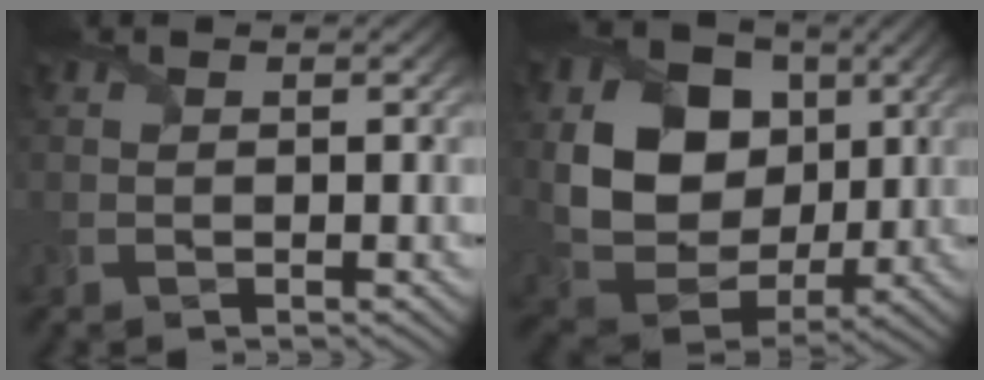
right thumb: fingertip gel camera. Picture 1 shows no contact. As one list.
[{"total": 14.5, "force": [2.9, 11.5, 8.3], "torque": [-0.191, 0.005, 0.059]}]